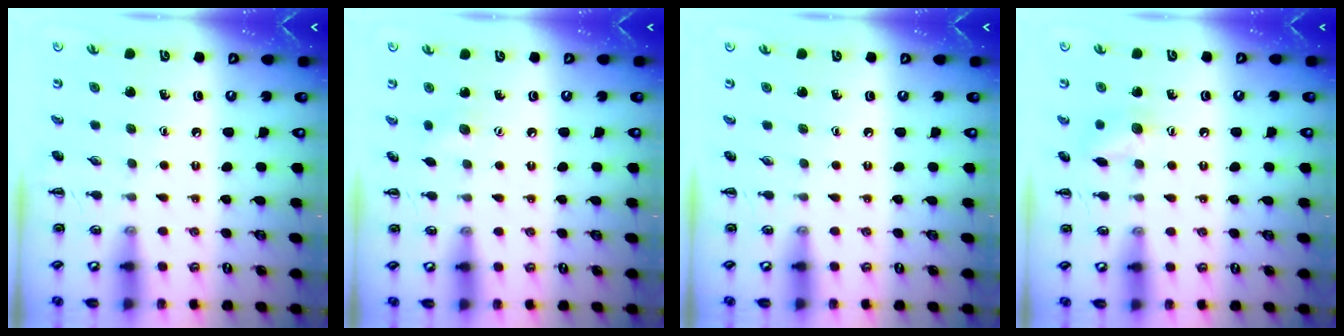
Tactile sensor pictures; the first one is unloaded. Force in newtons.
{"total": 3.3, "press": 3.2, "slide": 0.8}
{"total": 0.0}
{"total": 6.5, "press": 6.4, "slide": 0.8}